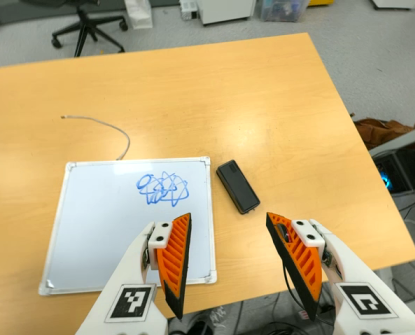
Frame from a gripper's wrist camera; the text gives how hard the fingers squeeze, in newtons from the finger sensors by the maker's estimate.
{"total": 0.0}